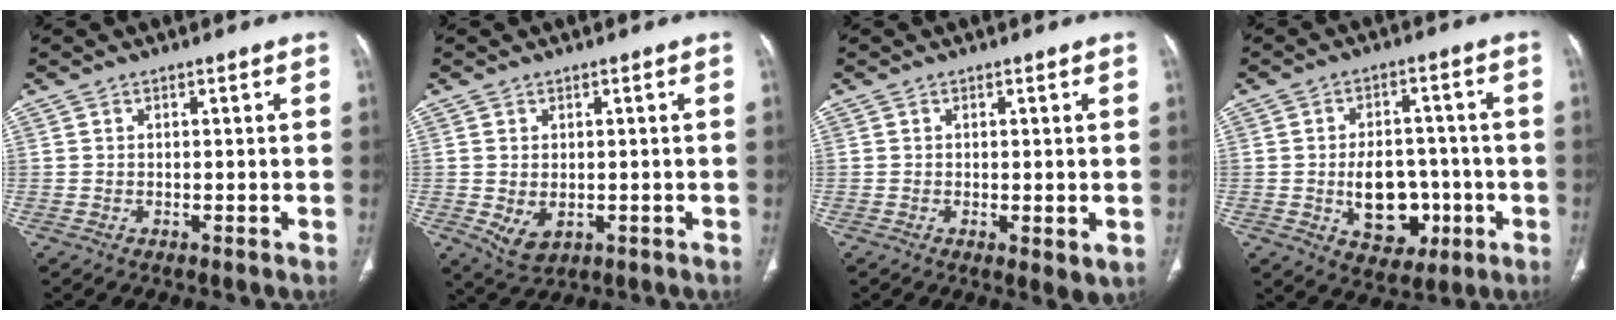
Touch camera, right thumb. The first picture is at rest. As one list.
[{"total": 4.5, "force": [-0.7, 3.1, 3.1], "torque": [-0.051, -0.008, 0.006]}, {"total": 3.2, "force": [-0.5, 1.1, 3.0], "torque": [-0.043, -0.013, -0.005]}, {"total": 11.2, "force": [-2.4, 7.9, 7.6], "torque": [-0.080, 0.020, -0.021]}]